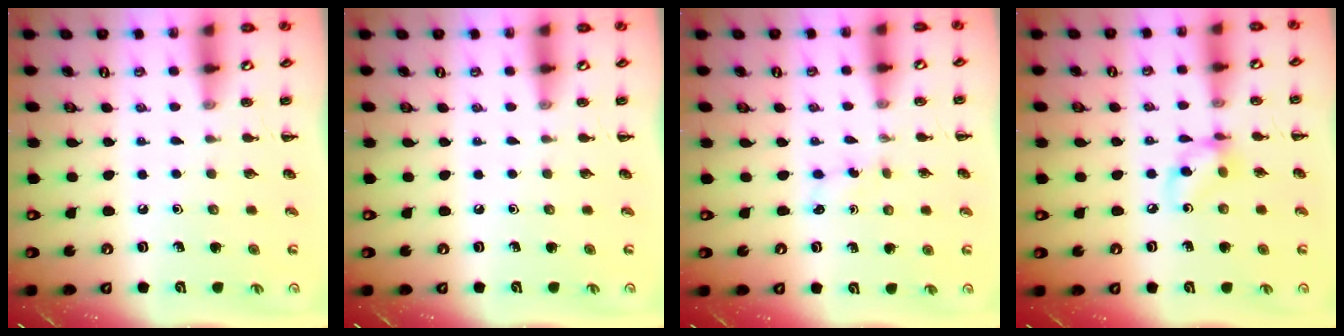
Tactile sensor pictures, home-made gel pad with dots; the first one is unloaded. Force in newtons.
{"total": 0.0}
{"total": 2.7, "press": 2.5, "slide": 0.9}
{"total": 7.4, "press": 7.4, "slide": 0.4}